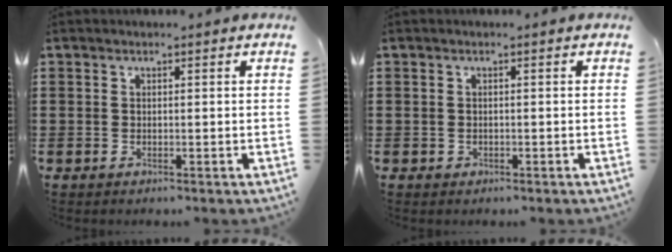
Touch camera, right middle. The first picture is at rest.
{"total": 0.5, "force": [-0.1, 0.5, 0.1], "torque": [-0.004, 0.004, -0.004]}